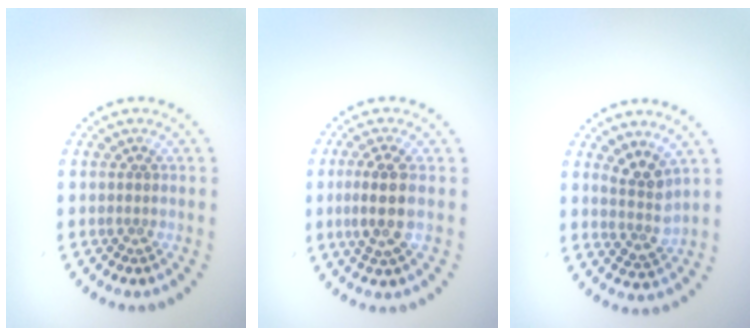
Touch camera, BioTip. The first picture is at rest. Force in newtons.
{"total": 3.2, "press": 3.0, "slide": 1.2}
{"total": 2.6, "press": 2.0, "slide": 1.7}